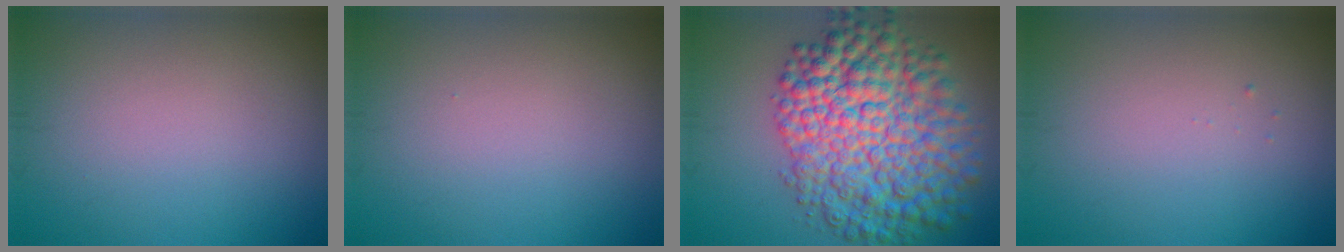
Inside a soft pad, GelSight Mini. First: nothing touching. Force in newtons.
{"total": 0.0}
{"total": 12.2, "press": 12.2, "slide": 0.3}
{"total": 0.0}